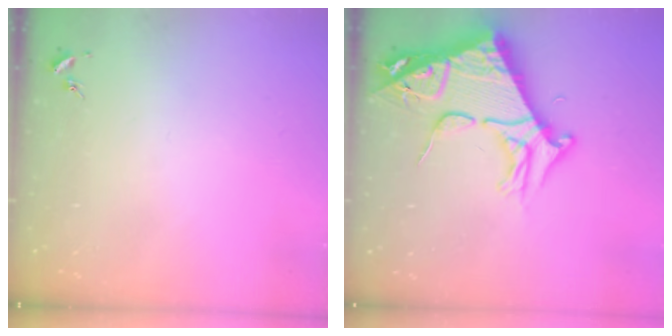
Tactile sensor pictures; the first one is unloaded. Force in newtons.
{"total": 10.0, "press": 9.9, "slide": 1.3}